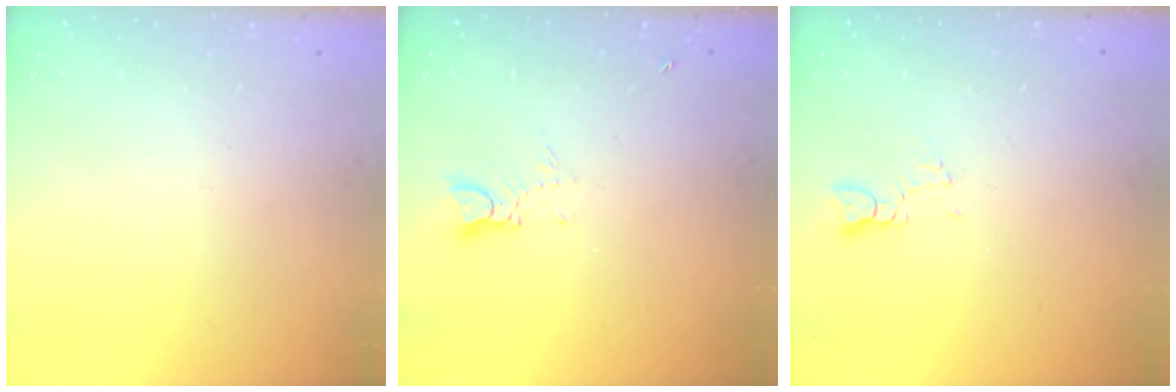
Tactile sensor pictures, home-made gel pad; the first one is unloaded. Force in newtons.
{"total": 3.2, "press": 3.2, "slide": 0.2}
{"total": 1.7, "press": 1.6, "slide": 0.3}